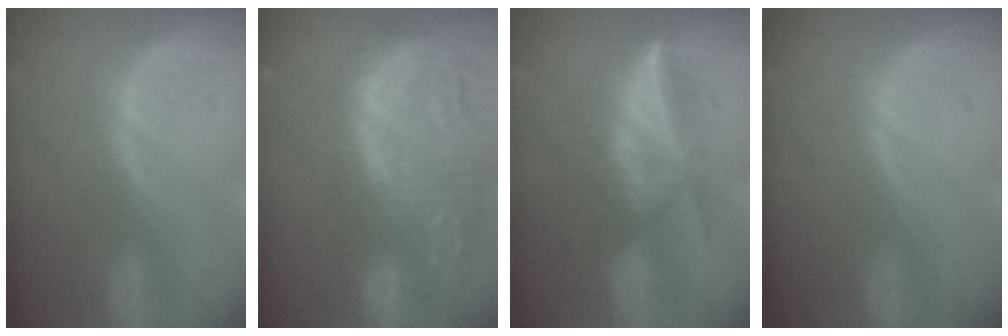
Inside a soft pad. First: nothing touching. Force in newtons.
{"total": 14.6, "press": 12.6, "slide": 7.5}
{"total": 6.0, "press": 5.8, "slide": 1.6}
{"total": 0.0}